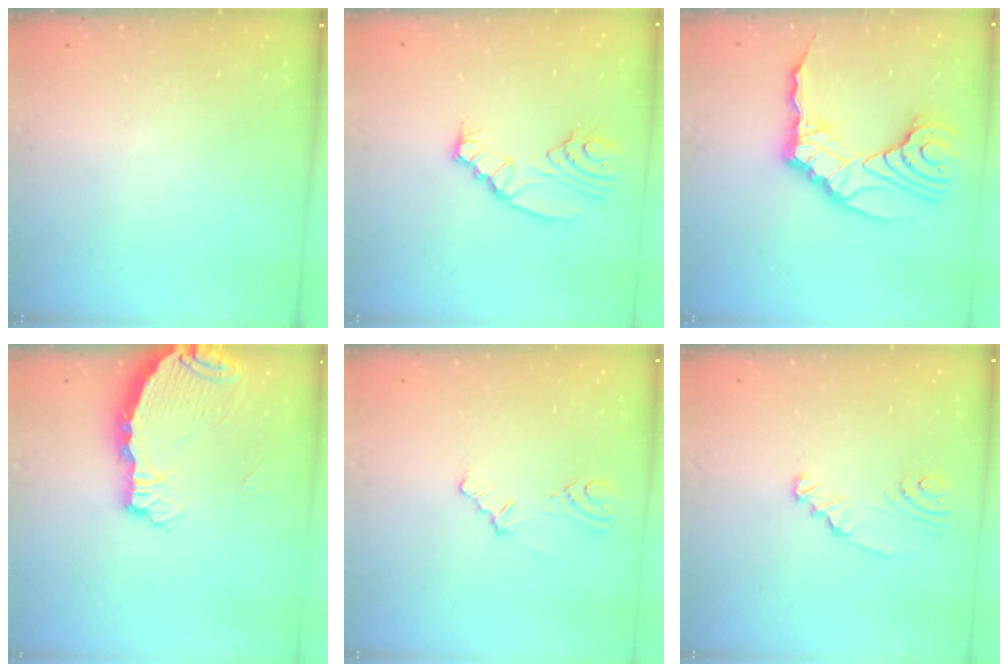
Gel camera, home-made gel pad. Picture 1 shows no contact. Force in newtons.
{"total": 6.8, "press": 6.8, "slide": 0.6}
{"total": 15.4, "press": 15.2, "slide": 2.1}
{"total": 6.5, "press": 6.5, "slide": 0.6}
{"total": 2.6, "press": 2.5, "slide": 0.5}
{"total": 2.3, "press": 2.3, "slide": 0.3}